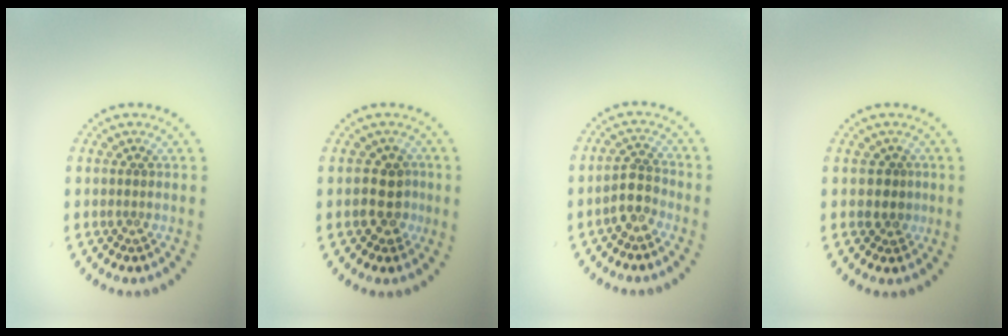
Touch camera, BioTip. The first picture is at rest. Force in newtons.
{"total": 2.9, "press": 2.7, "slide": 1.1}
{"total": 2.5, "press": 2.2, "slide": 1.1}
{"total": 1.6, "press": 1.4, "slide": 0.8}